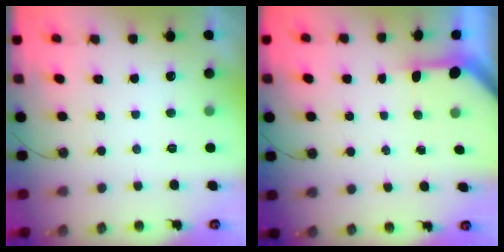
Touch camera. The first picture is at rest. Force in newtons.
{"total": 3.0, "press": 3.0, "slide": 0.2}